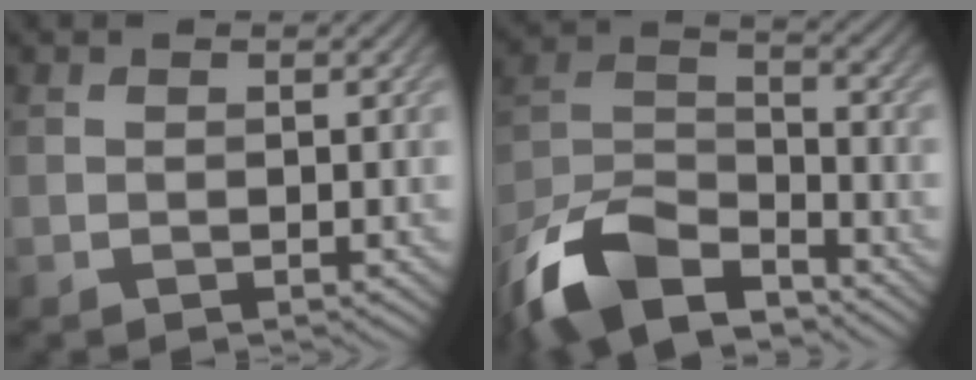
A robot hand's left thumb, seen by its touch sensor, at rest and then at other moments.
{"total": 13.3, "force": [-9.8, 5.5, 7.1], "torque": [-0.156, -0.006, -0.200]}